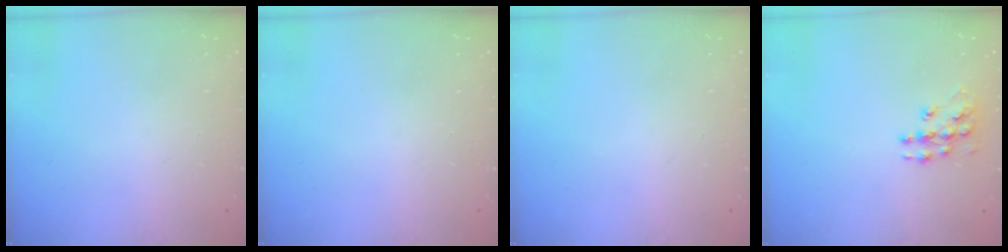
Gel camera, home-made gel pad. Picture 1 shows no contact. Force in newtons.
{"total": 0.0}
{"total": 0.0}
{"total": 10.0, "press": 10.0, "slide": 0.7}